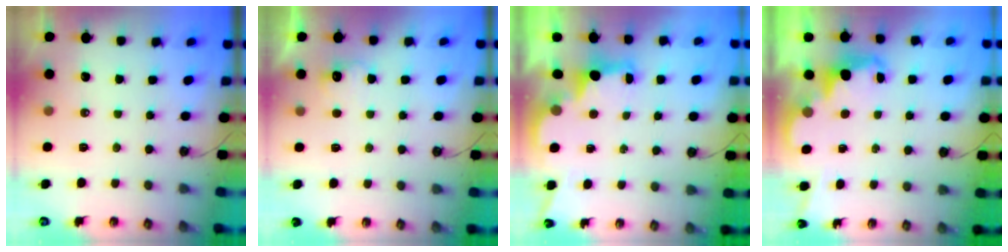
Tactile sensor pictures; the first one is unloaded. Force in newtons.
{"total": 5.9, "press": 5.8, "slide": 1.2}
{"total": 2.5, "press": 2.4, "slide": 0.7}
{"total": 2.5, "press": 2.4, "slide": 0.5}